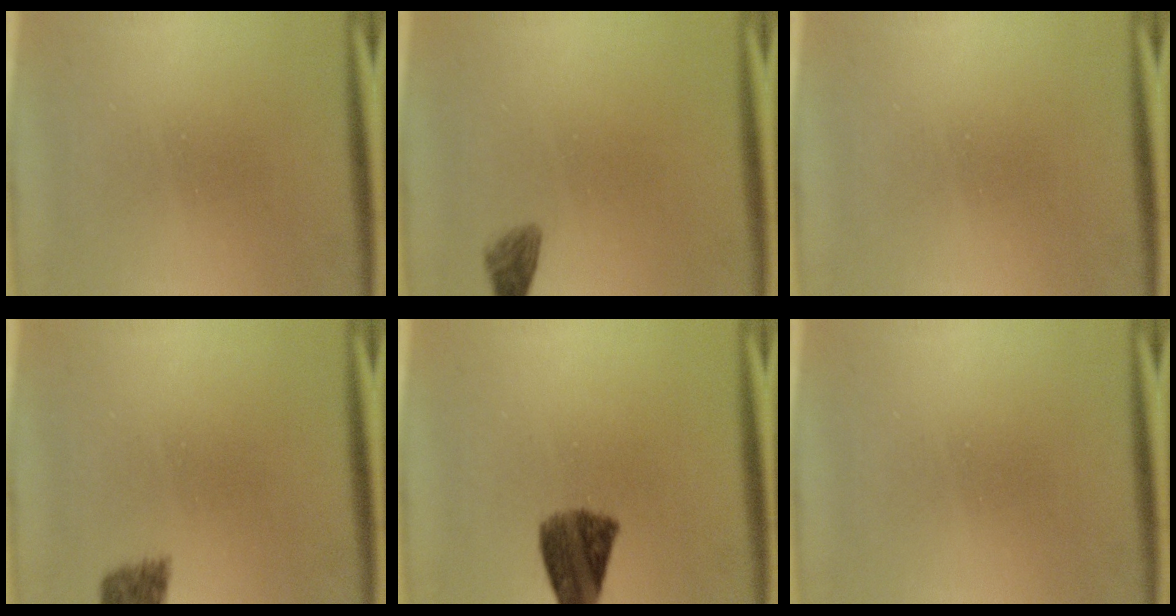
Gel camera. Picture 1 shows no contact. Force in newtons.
{"total": 1.9}
{"total": 0.0}
{"total": 2.3}
{"total": 7.6}
{"total": 0.0}